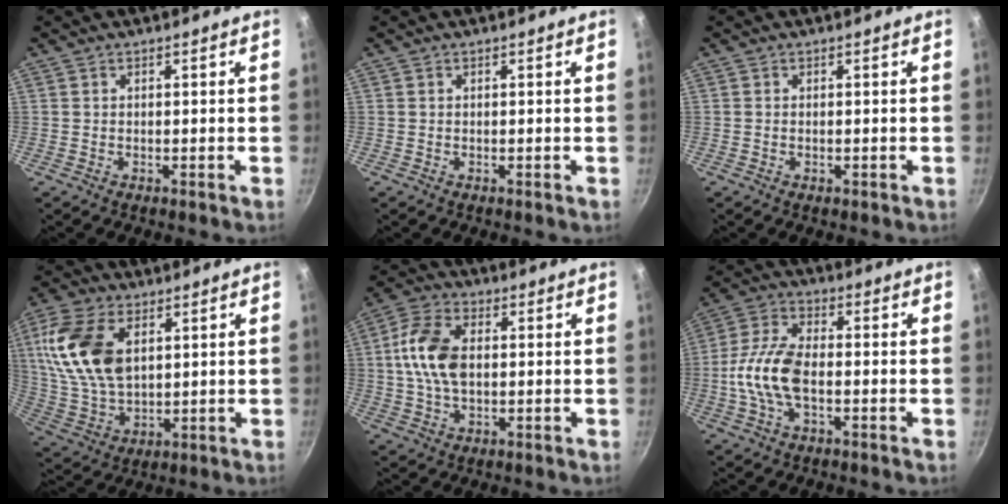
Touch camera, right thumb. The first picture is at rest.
{"total": 0.0}
{"total": 0.7, "force": [-0.2, 0.3, 0.6], "torque": [-0.009, 0.001, -0.004]}
{"total": 16.8, "force": [4.7, 10.0, 12.5], "torque": [-0.234, -0.013, 0.098]}
{"total": 11.3, "force": [0.8, 7.0, 8.9], "torque": [-0.167, 0.019, 0.005]}
{"total": 11.4, "force": [-2.1, 5.6, 9.6], "torque": [-0.193, 0.027, -0.052]}